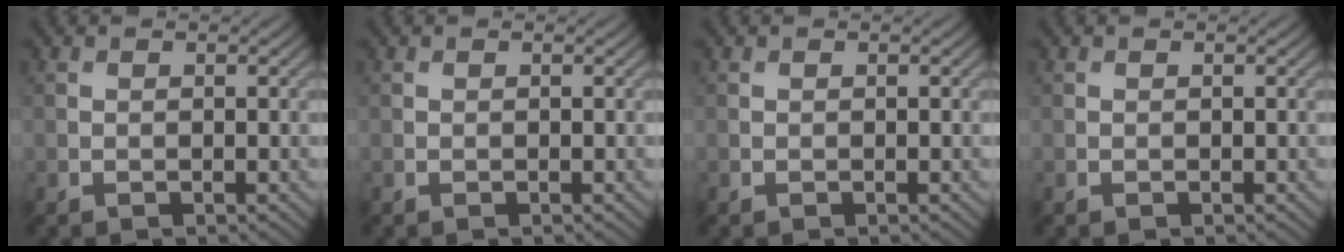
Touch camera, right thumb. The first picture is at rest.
{"total": 0.0}
{"total": 0.0}
{"total": 0.0}